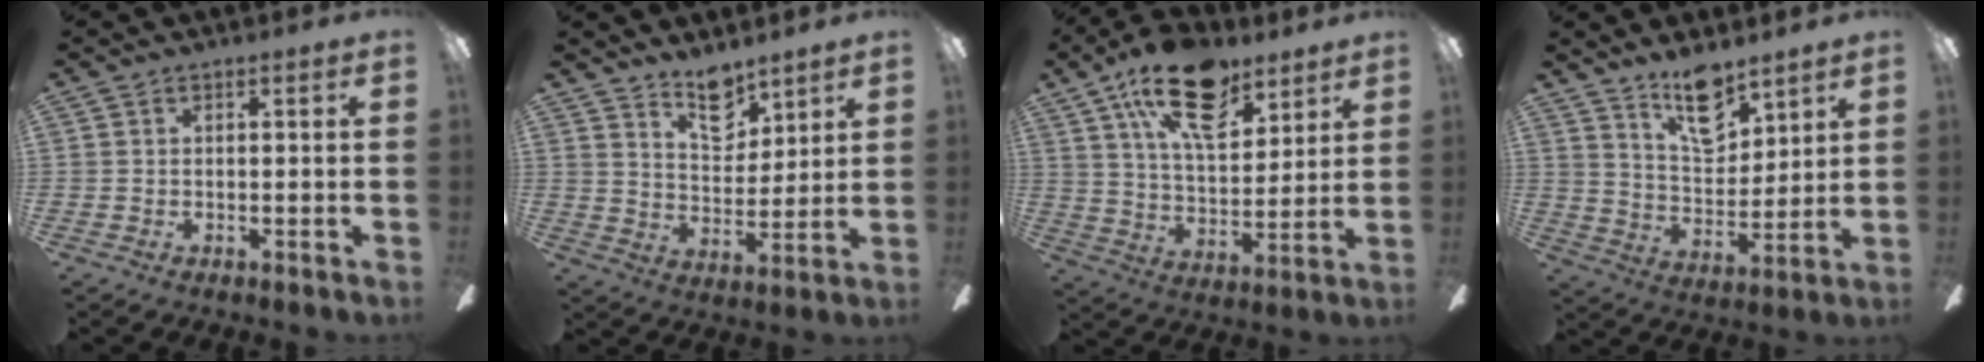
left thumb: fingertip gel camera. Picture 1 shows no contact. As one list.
[{"total": 9.6, "force": [7.4, 4.6, 4.2], "torque": [-0.056, -0.042, 0.131]}, {"total": 19.7, "force": [11.6, 9.9, 12.5], "torque": [-0.203, -0.047, 0.202]}, {"total": 12.4, "force": [9.4, 5.3, 6.1], "torque": [-0.090, -0.055, 0.167]}]